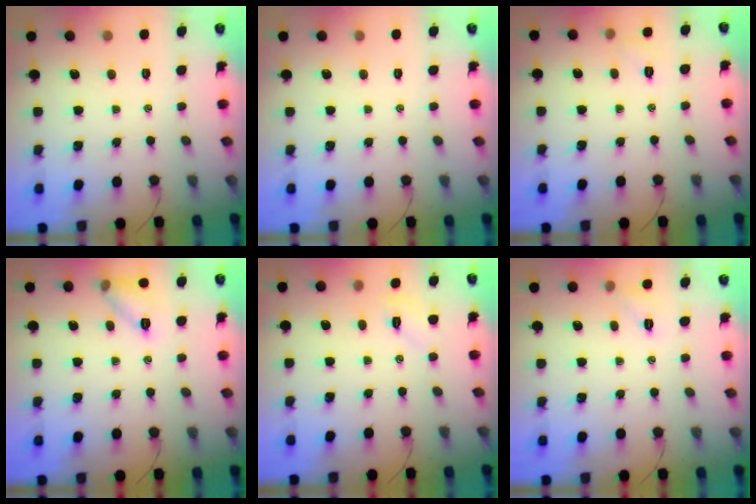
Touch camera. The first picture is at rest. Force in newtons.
{"total": 0.0}
{"total": 4.8, "press": 4.6, "slide": 1.3}
{"total": 8.7, "press": 8.6, "slide": 1.0}
{"total": 4.7, "press": 4.5, "slide": 1.2}
{"total": 5.9, "press": 5.6, "slide": 1.6}